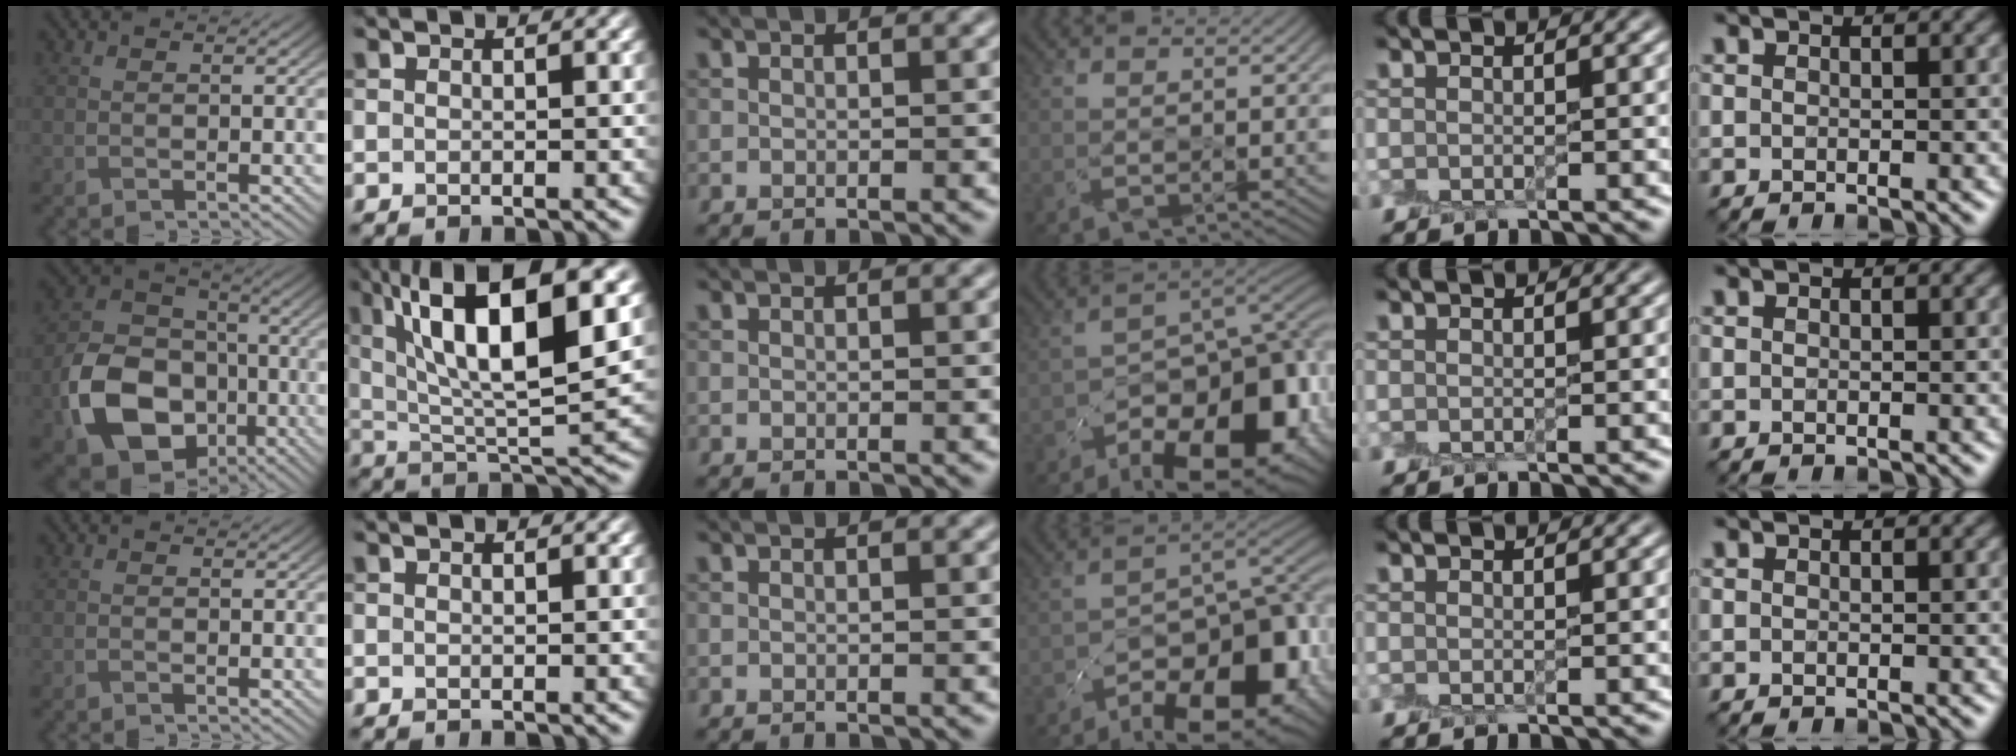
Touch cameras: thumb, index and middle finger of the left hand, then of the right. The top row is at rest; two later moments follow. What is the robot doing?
{"motion": "peel", "object": "plastic screen protector"}